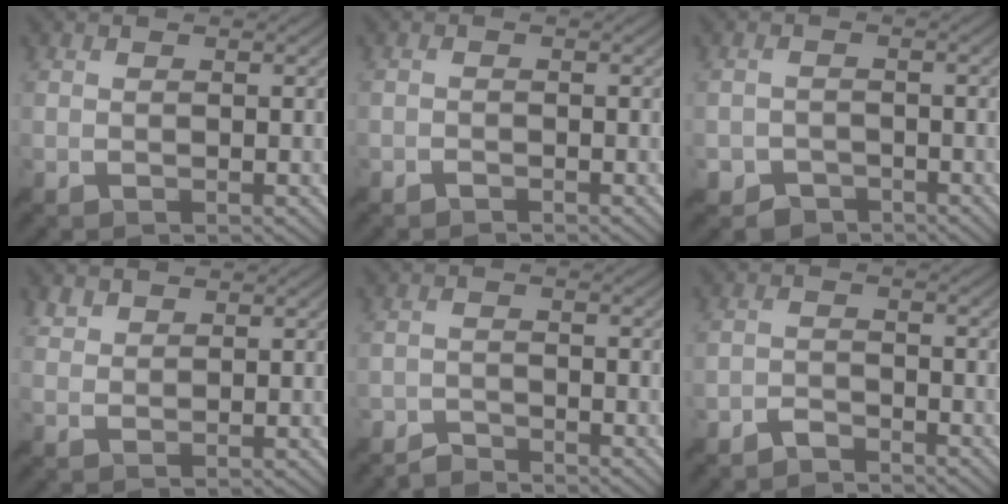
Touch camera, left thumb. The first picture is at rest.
{"total": 0.8, "force": [-0.7, 0.3, 0.0], "torque": [0.004, -0.003, -0.014]}
{"total": 2.9, "force": [-2.2, 1.9, 0.4], "torque": [0.001, -0.006, -0.043]}
{"total": 2.2, "force": [1.9, 0.8, 0.7], "torque": [-0.022, 0.002, 0.047]}
{"total": 2.3, "force": [-2.3, 0.4, 0.0], "torque": [0.008, 0.001, -0.048]}
{"total": 2.6, "force": [-2.4, 0.9, 0.3], "torque": [0.000, 0.002, -0.053]}